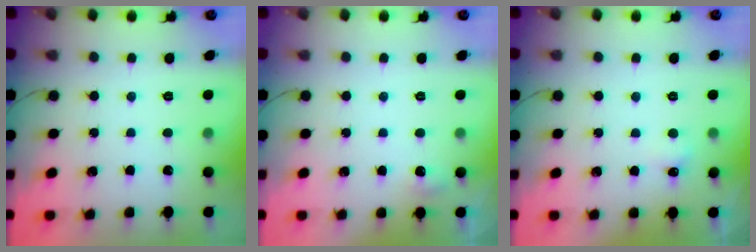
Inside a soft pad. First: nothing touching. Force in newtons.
{"total": 4.2, "press": 4.0, "slide": 1.4}
{"total": 3.3, "press": 3.0, "slide": 1.2}